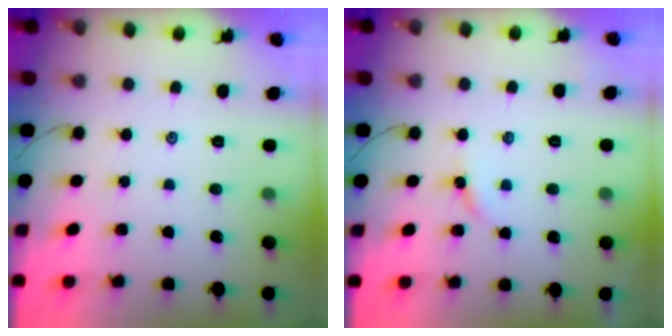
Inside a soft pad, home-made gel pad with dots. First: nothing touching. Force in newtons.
{"total": 3.7, "press": 3.7, "slide": 0.4}